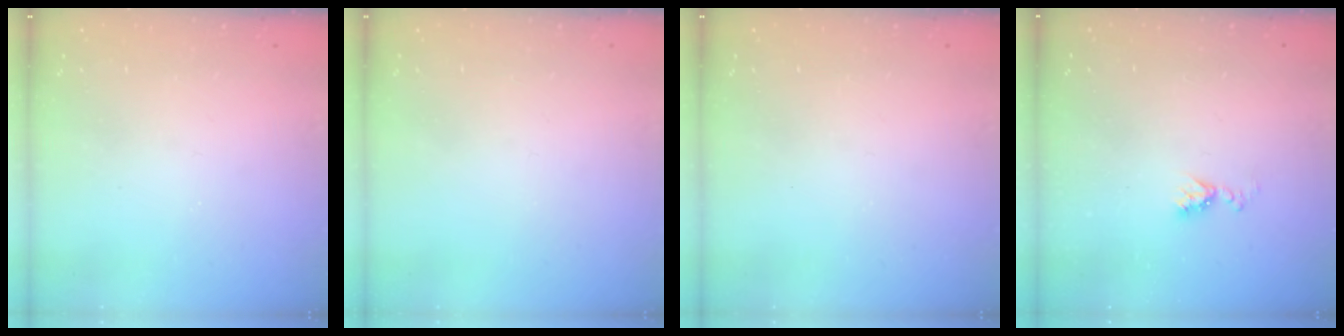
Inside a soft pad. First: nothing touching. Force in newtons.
{"total": 0.0}
{"total": 0.0}
{"total": 5.9, "press": 5.9, "slide": 0.8}